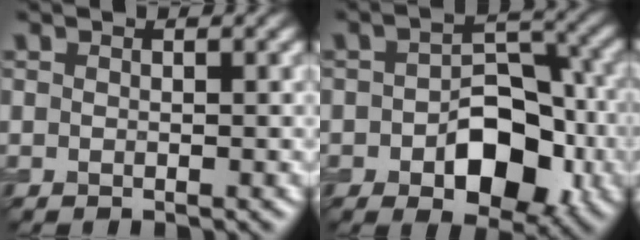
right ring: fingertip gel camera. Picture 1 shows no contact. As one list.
[{"total": 8.0, "force": [-2.4, 4.8, 6.0], "torque": [-0.078, 0.005, -0.031]}]